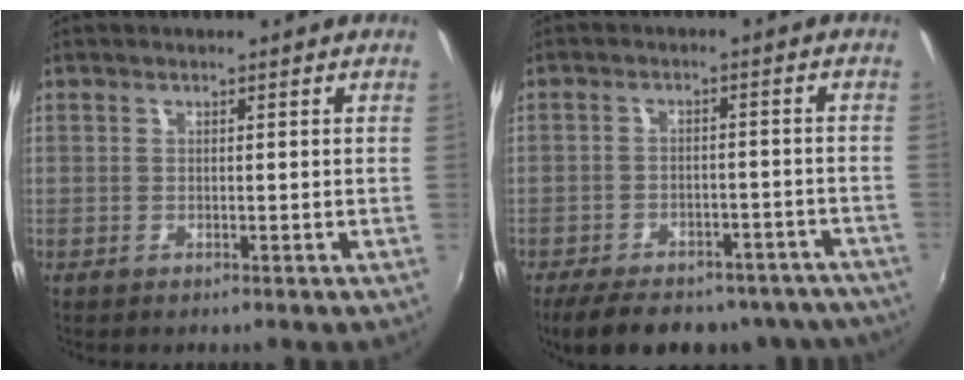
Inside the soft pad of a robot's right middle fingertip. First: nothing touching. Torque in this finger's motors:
{"motor_torque": [1.07, -1.07, 0.18, 0.08]}